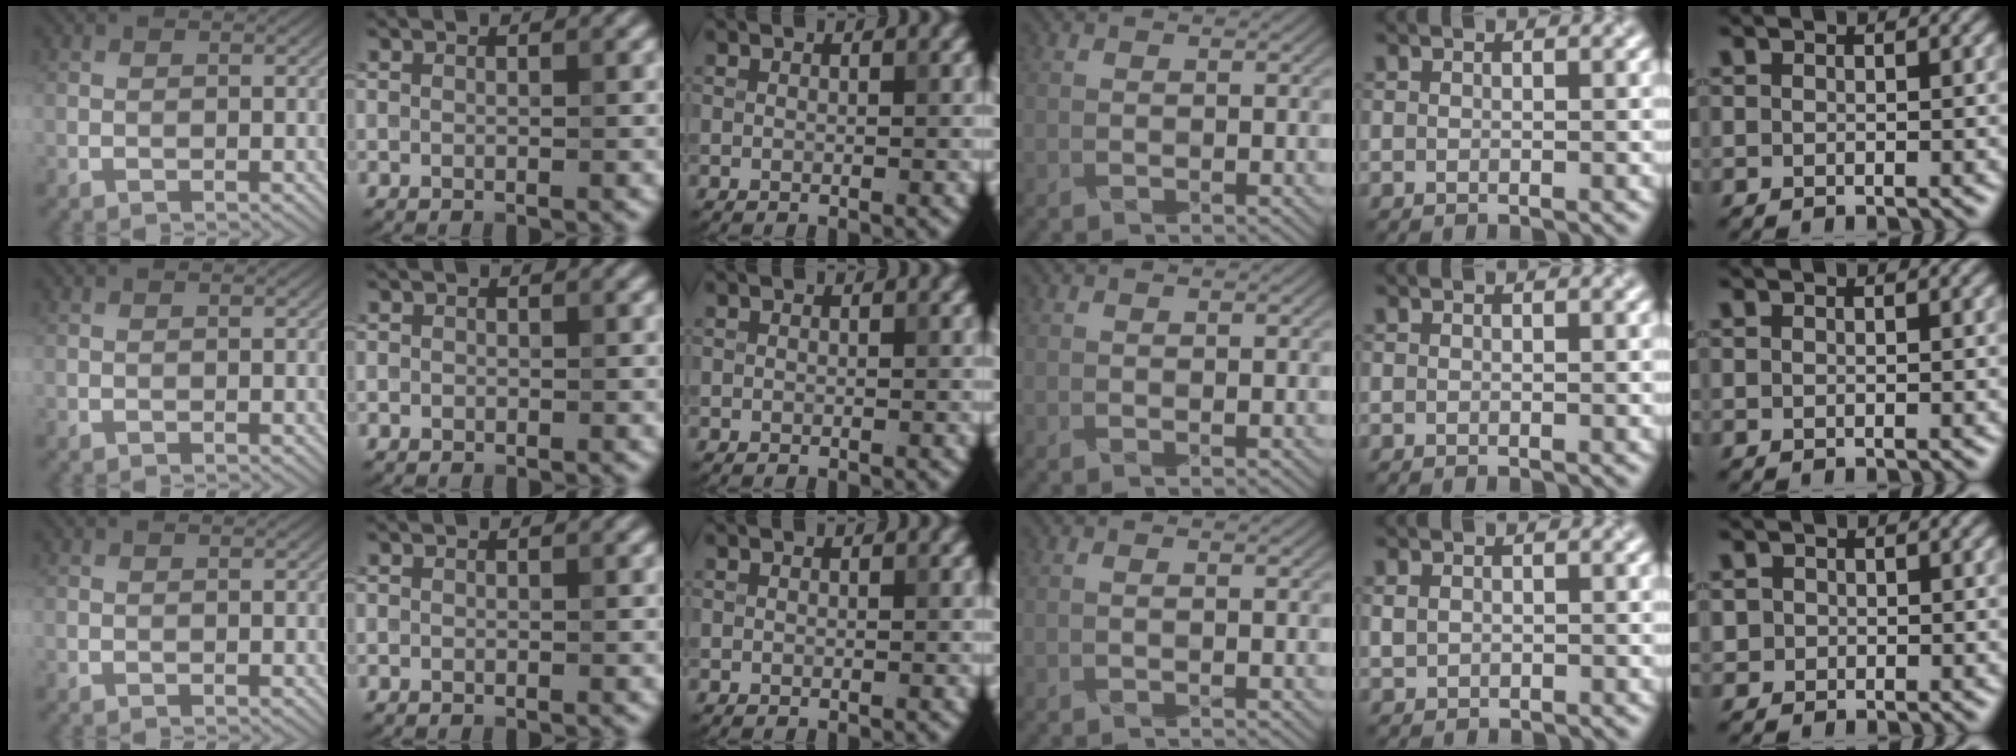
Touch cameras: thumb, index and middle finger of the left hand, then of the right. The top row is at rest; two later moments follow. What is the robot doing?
{"motion": "fold", "object": "paper towel"}